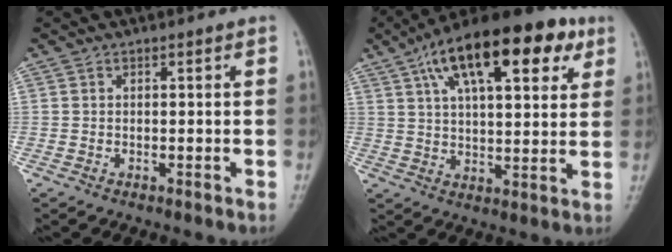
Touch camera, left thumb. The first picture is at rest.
{"total": 20.4, "force": [10.0, 8.3, 15.6], "torque": [-0.228, -0.006, 0.160]}